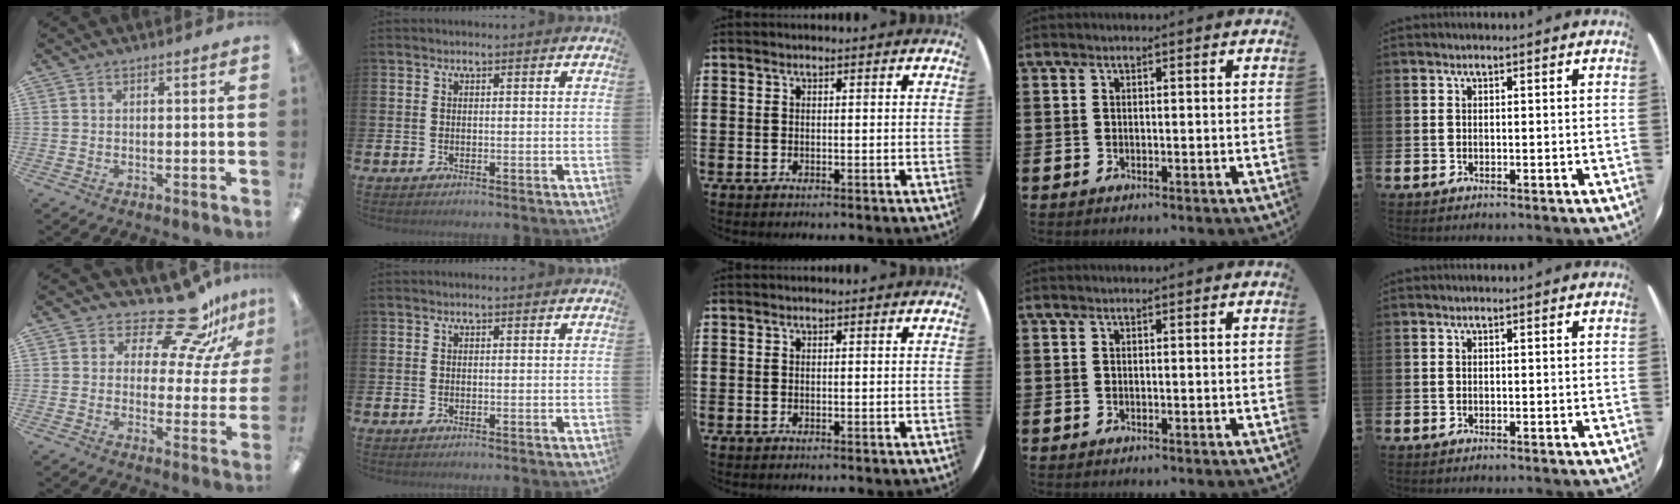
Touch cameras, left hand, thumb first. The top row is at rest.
{"thumb": {"total": 15.4, "force": [12.4, 5.2, 7.4], "torque": [-0.121, -0.090, 0.213]}}